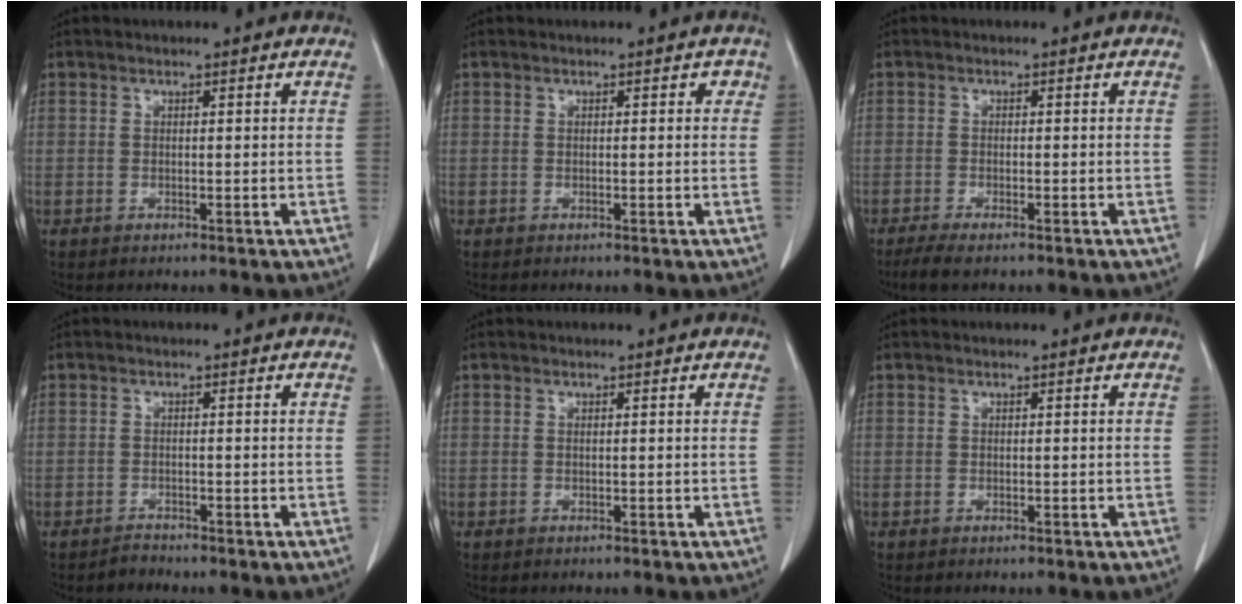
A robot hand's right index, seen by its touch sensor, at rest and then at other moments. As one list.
[{"total": 1.0, "force": [0.3, 0.8, 0.6], "torque": [0.002, 0.005, -0.002]}, {"total": 3.4, "force": [-2.6, 0.4, 2.2], "torque": [-0.039, -0.009, -0.045]}, {"total": 1.2, "force": [-1.1, 0.3, -0.4], "torque": [0.013, -0.003, -0.023]}, {"total": 0.0}, {"total": 0.0}]